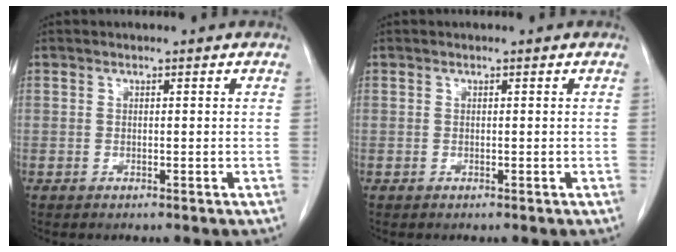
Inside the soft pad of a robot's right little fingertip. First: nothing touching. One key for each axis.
{"total": 0.0}